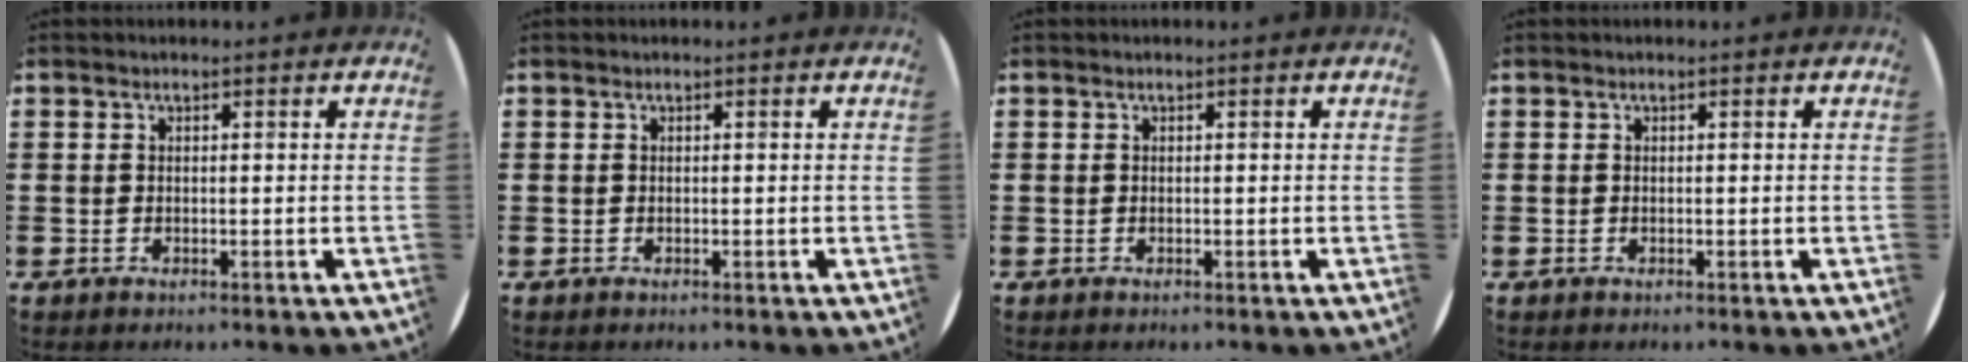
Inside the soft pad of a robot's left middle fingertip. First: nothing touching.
{"total": 0.0}
{"total": 0.0}
{"total": 0.0}